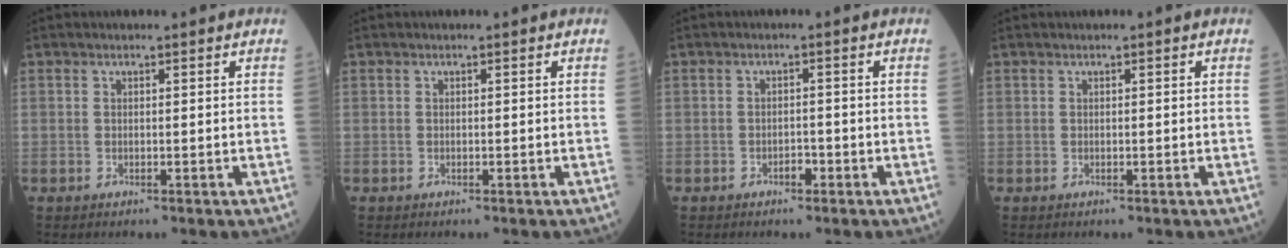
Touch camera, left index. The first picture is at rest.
{"total": 0.0}
{"total": 1.5, "force": [-1.0, 0.7, 0.8], "torque": [-0.012, 0.003, -0.016]}
{"total": 0.0}